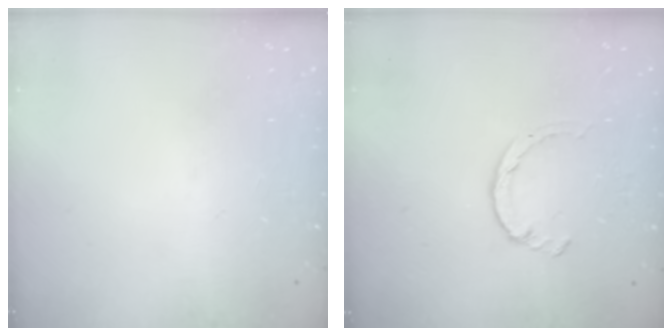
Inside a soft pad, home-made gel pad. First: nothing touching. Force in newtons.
{"total": 1.4, "press": 1.3, "slide": 0.3}